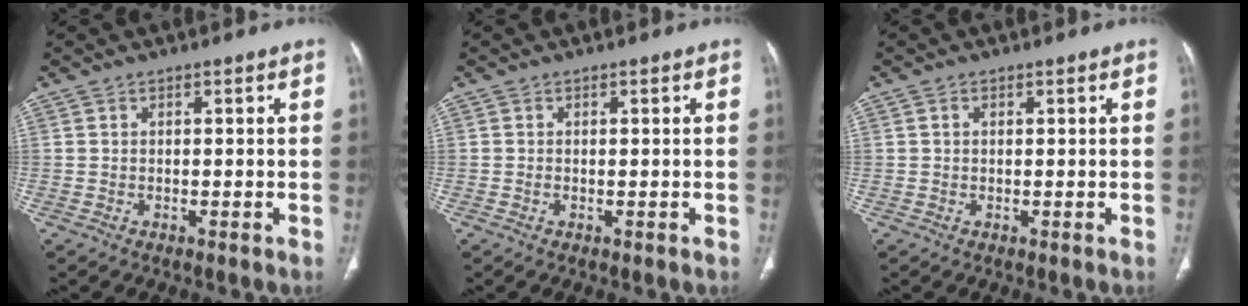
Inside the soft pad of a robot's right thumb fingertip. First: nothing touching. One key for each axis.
{"total": 0.0}
{"total": 0.7, "fx": 0.2, "fy": 0.5, "fz": 0.4, "tx": -0.008, "ty": 0.003, "tz": 0.004}